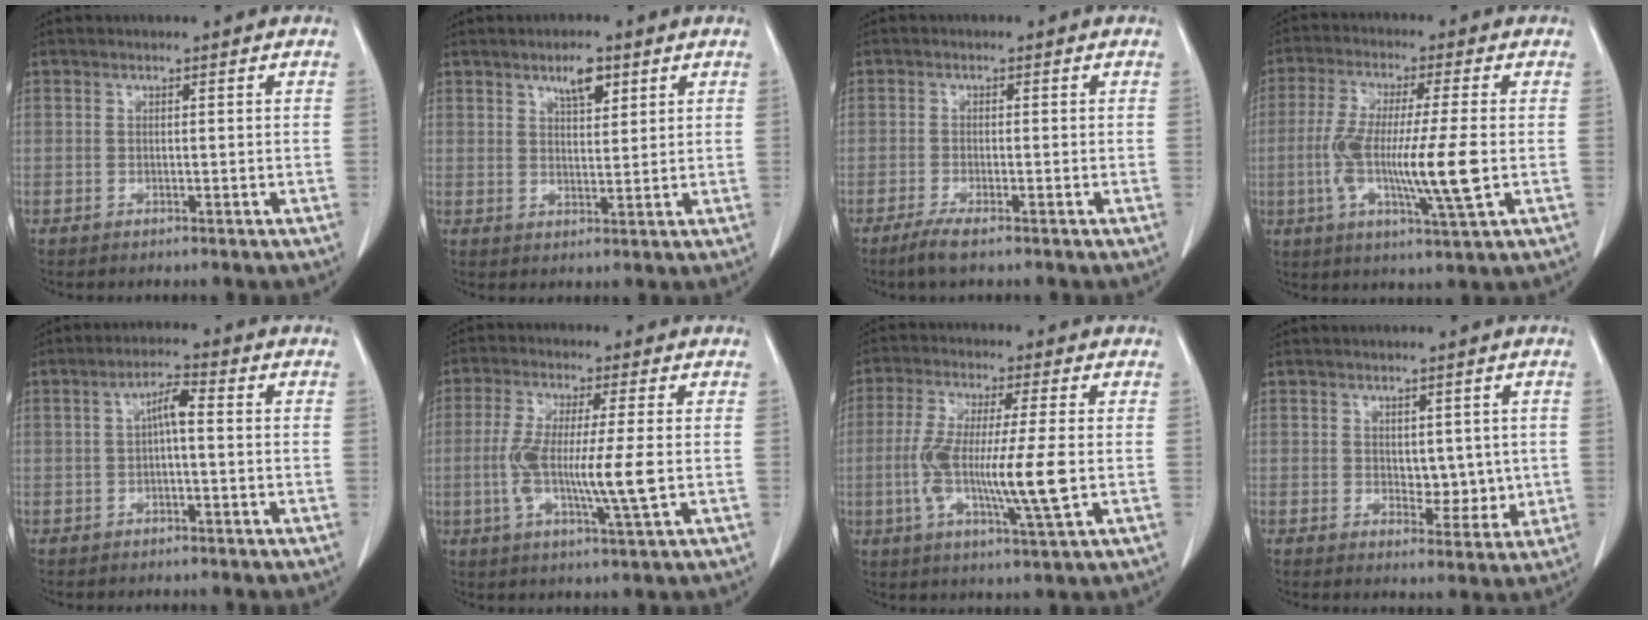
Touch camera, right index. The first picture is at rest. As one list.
[{"total": 4.3, "force": [2.6, 1.4, 3.1], "torque": [-0.055, -0.001, 0.045]}, {"total": 2.9, "force": [-2.1, 0.1, 2.0], "torque": [-0.044, -0.007, -0.042]}, {"total": 12.7, "force": [-1.6, 0.6, 12.6], "torque": [-0.236, -0.012, -0.032]}, {"total": 3.5, "force": [0.0, 0.7, 3.4], "torque": [-0.060, 0.012, -0.001]}, {"total": 9.6, "force": [-0.9, 0.2, 9.5], "torque": [-0.185, -0.011, -0.021]}, {"total": 11.9, "force": [-1.4, 0.5, 11.8], "torque": [-0.224, -0.012, -0.028]}, {"total": 4.2, "force": [0.6, 2.5, 3.2], "torque": [-0.031, -0.005, 0.018]}]